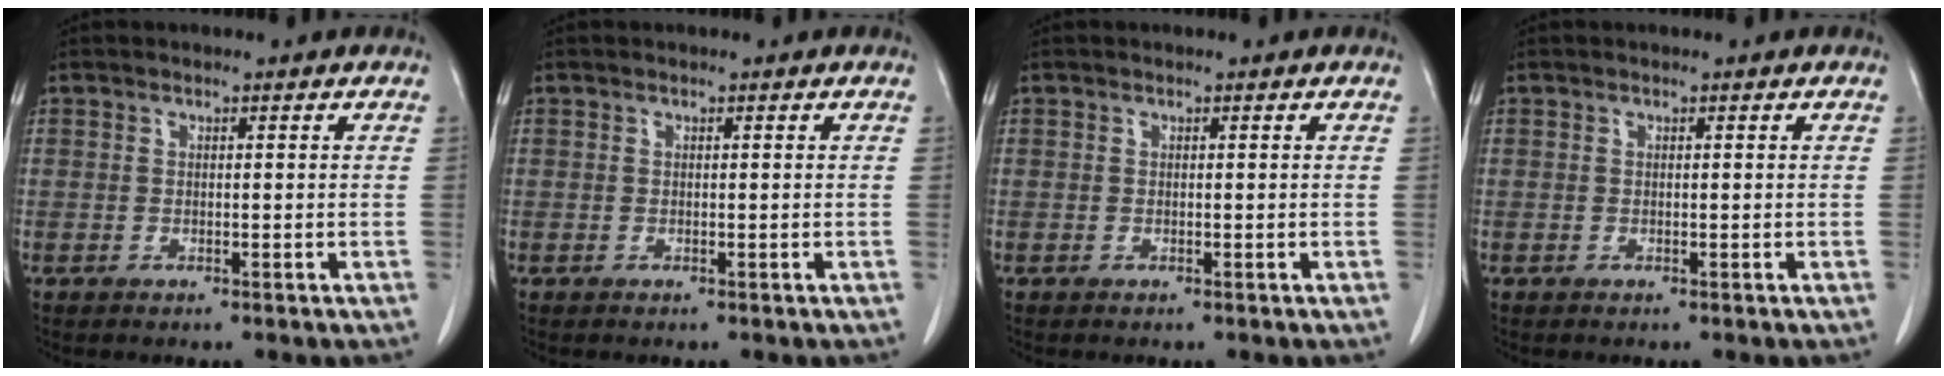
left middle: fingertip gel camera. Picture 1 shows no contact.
{"total": 0.0}
{"total": 0.0}
{"total": 0.0}